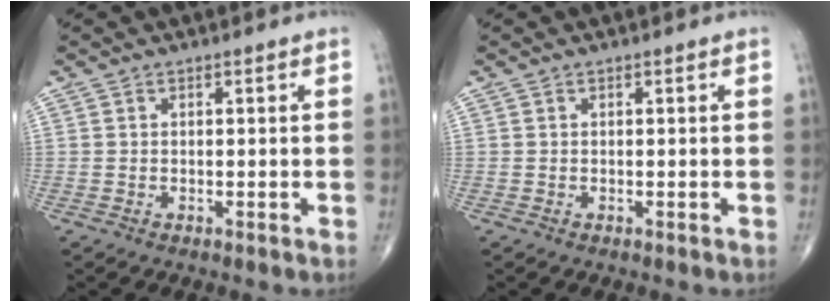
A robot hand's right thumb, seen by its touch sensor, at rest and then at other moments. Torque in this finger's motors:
{"motor_torque": [-0.02, 0.02, 0.07, 0.09, 0.00]}